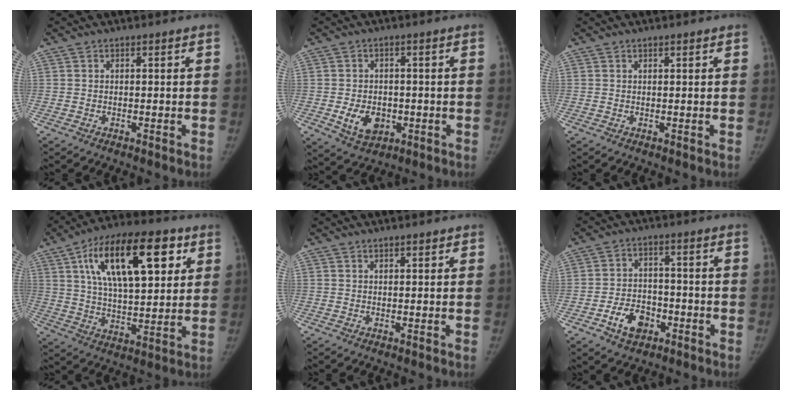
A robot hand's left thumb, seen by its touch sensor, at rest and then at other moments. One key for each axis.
{"total": 6.8, "fx": -1.6, "fy": 5.1, "fz": 4.2, "tx": -0.052, "ty": 0.000, "tz": -0.015}
{"total": 0.5, "fx": 0.4, "fy": 0.1, "fz": 0.3, "tx": -0.006, "ty": -0.001, "tz": 0.006}
{"total": 22.9, "fx": 9.0, "fy": 10.2, "fz": 18.5, "tx": -0.282, "ty": -0.008, "tz": 0.149}
{"total": 1.3, "fx": 1.0, "fy": 0.4, "fz": 0.8, "tx": -0.010, "ty": -0.005, "tz": 0.016}
{"total": 7.5, "fx": -3.5, "fy": 5.2, "fz": 4.1, "tx": -0.050, "ty": 0.023, "tz": -0.056}